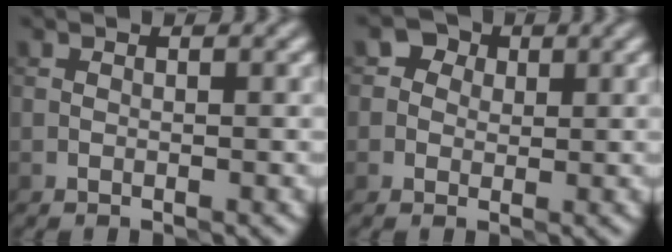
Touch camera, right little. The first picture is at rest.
{"total": 1.7, "force": [0.5, 1.5, 0.5], "torque": [0.000, 0.006, 0.003]}